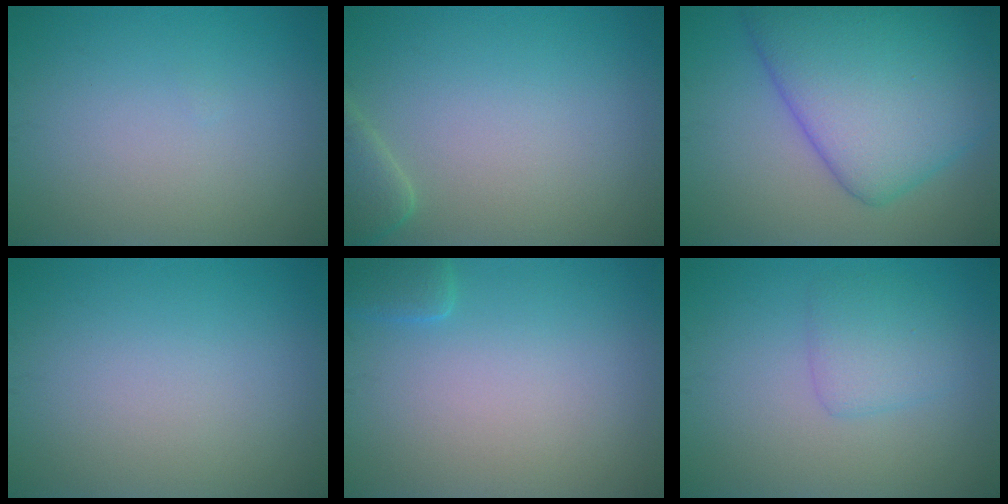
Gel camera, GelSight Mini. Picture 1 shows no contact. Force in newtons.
{"total": 2.3, "press": 2.3, "slide": 0.3}
{"total": 11.1, "press": 11.1, "slide": 0.3}
{"total": 0.0}
{"total": 1.4, "press": 1.4, "slide": 0.1}
{"total": 2.4, "press": 2.4, "slide": 0.1}